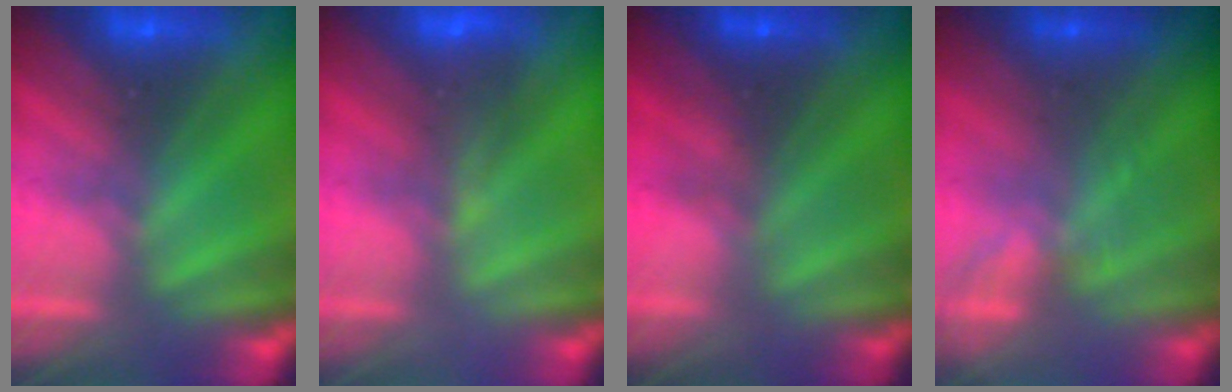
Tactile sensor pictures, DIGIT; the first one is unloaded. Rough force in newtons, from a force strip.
{"total": 4.6}
{"total": 2.2}
{"total": 1.8}